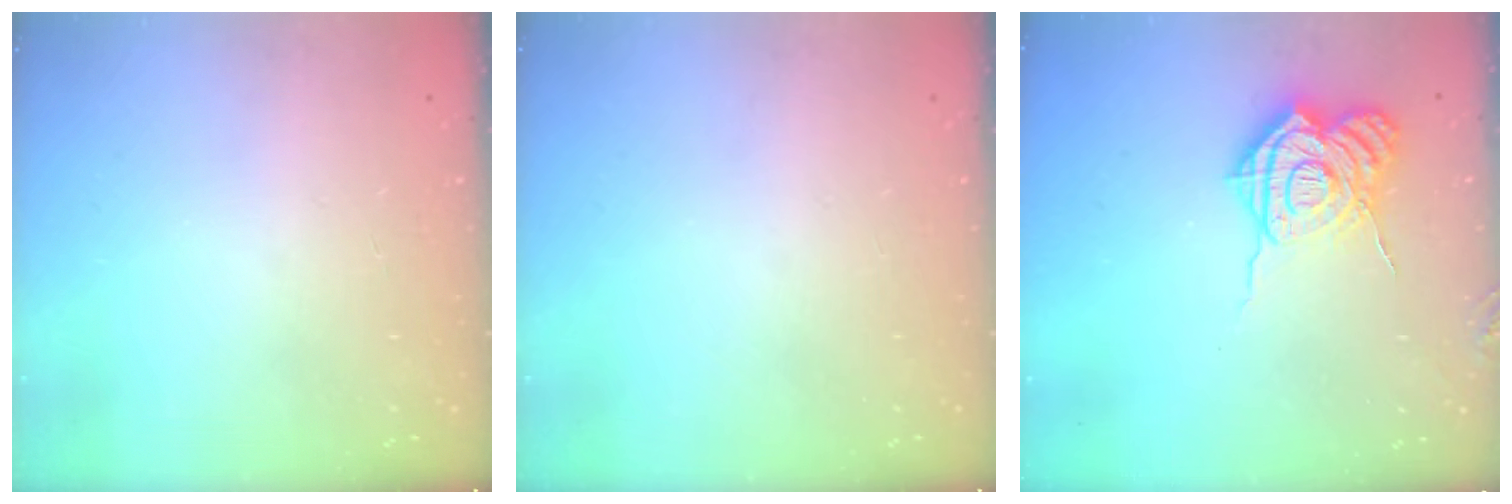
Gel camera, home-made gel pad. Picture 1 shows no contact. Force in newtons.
{"total": 0.0}
{"total": 15.2, "press": 15.1, "slide": 1.6}